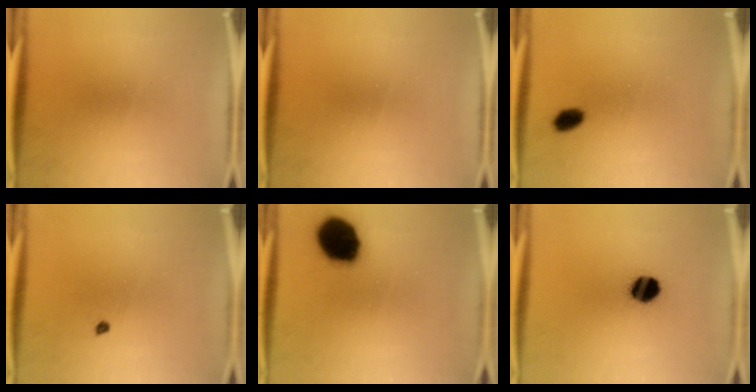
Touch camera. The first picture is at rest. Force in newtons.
{"total": 0.0}
{"total": 3.6}
{"total": 0.6}
{"total": 17.3}
{"total": 8.3}